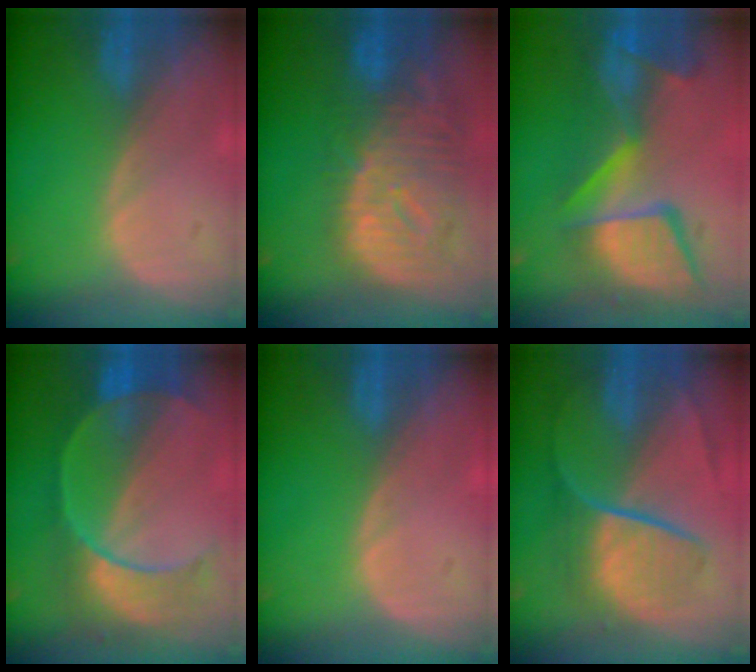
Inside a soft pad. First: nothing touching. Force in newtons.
{"total": 12.5, "press": 10.8, "slide": 6.3}
{"total": 13.1, "press": 11.3, "slide": 6.6}
{"total": 8.8, "press": 8.3, "slide": 2.8}
{"total": 0.0}
{"total": 9.0, "press": 7.6, "slide": 4.8}